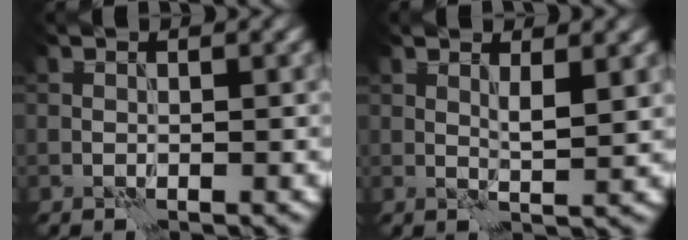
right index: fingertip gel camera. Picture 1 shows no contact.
{"total": 1.7, "force": [0.9, 0.1, 1.5], "torque": [-0.027, -0.003, 0.017]}